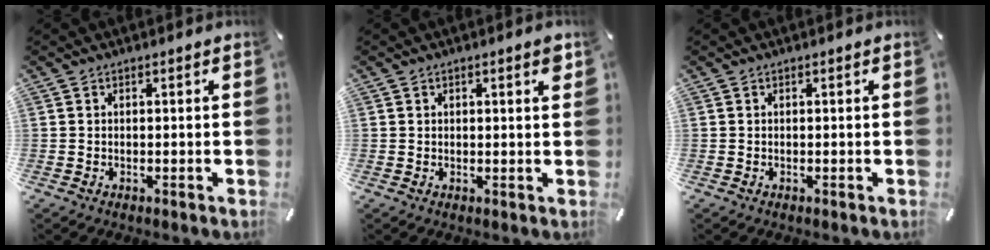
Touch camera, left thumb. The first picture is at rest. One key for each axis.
{"total": 1.5, "fx": 0.7, "fy": 0.5, "fz": 1.2, "tx": -0.016, "ty": -0.002, "tz": 0.010}
{"total": 0.0}